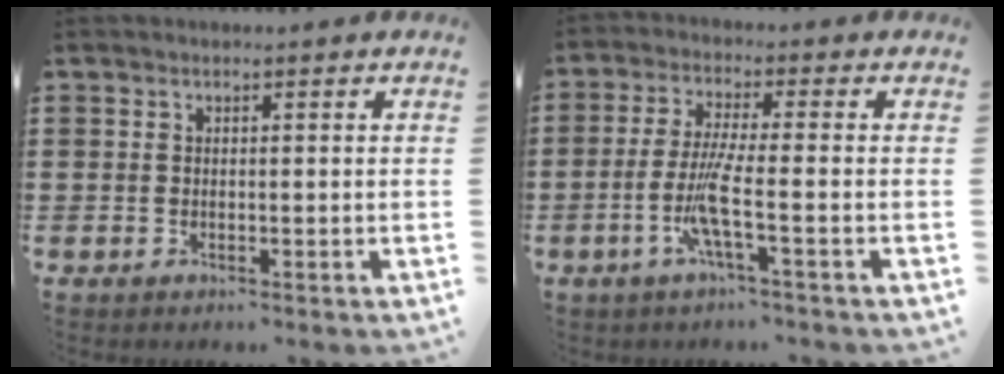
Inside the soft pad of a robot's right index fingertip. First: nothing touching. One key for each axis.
{"total": 6.4, "fx": -2.3, "fy": 0.1, "fz": 6.0, "tx": -0.138, "ty": -0.018, "tz": -0.052}